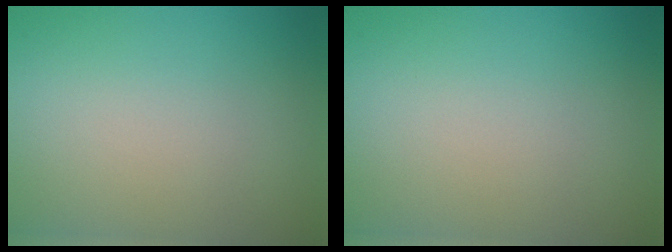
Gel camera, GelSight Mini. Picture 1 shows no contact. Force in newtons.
{"total": 0.0}